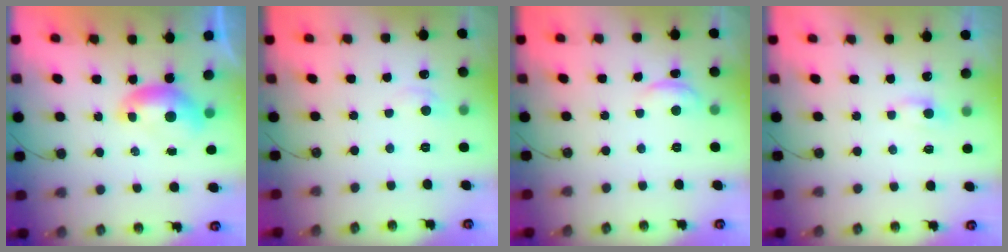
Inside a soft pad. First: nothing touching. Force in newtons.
{"total": 0.7, "press": 0.2, "slide": 0.7}
{"total": 0.6, "press": 0.2, "slide": 0.6}
{"total": 1.5, "press": 1.4, "slide": 0.4}